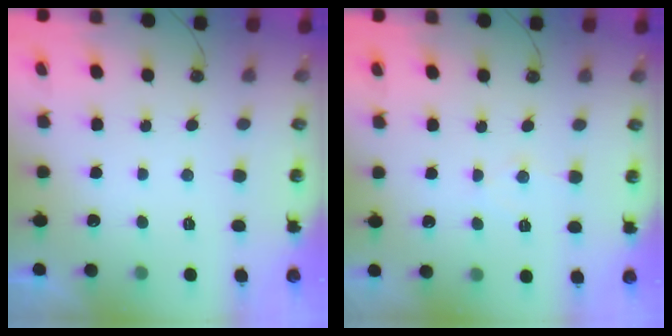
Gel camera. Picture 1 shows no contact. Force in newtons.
{"total": 5.2, "press": 5.2, "slide": 0.5}